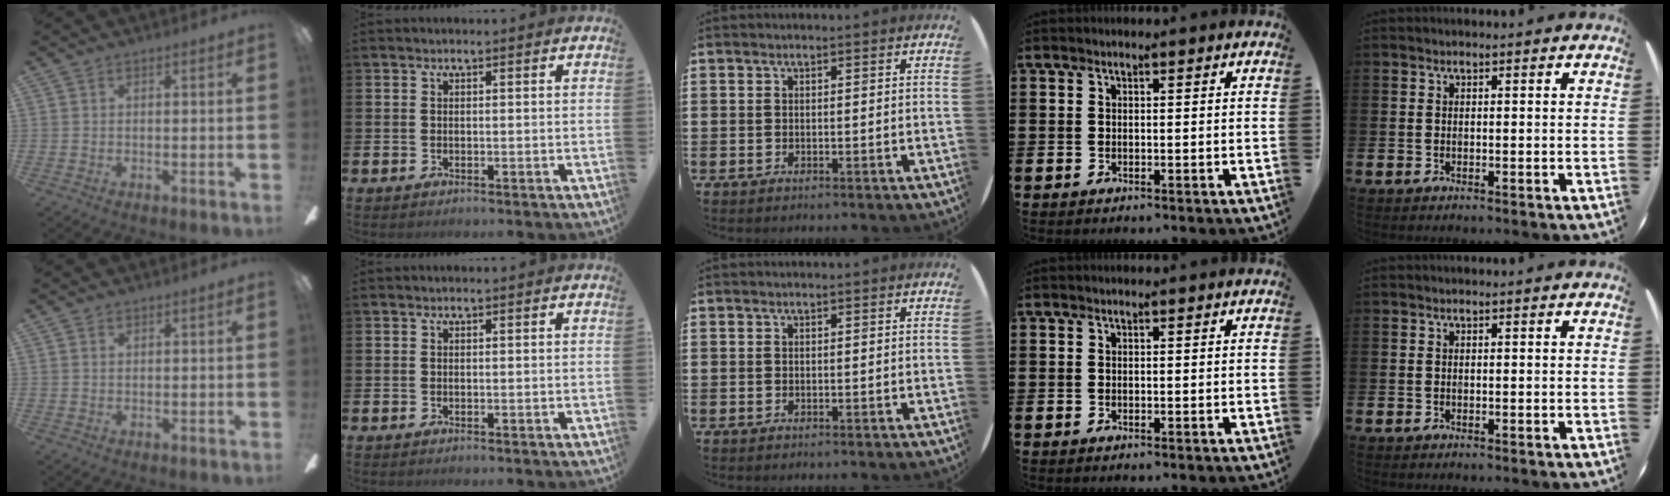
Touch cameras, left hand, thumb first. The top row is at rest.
{"thumb": {"total": 0.6, "force": [0.5, 0.3, 0.3], "torque": [-0.006, 0.003, 0.008]}}